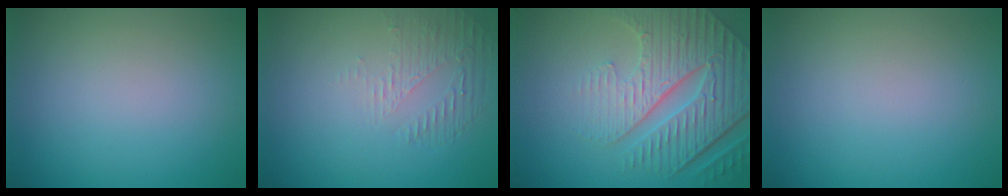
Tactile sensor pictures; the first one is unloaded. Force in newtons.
{"total": 1.7, "press": 0.6, "slide": 1.6}
{"total": 7.4, "press": 5.6, "slide": 4.9}
{"total": 0.0}